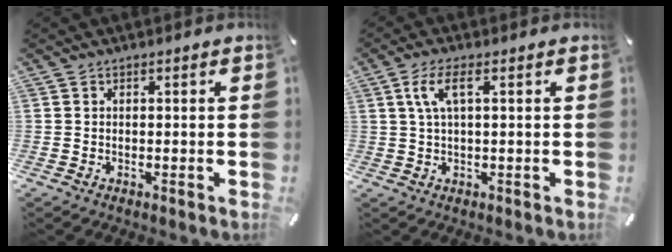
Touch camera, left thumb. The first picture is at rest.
{"total": 5.8, "force": [1.6, 1.5, 5.3], "torque": [-0.115, 0.000, 0.025]}